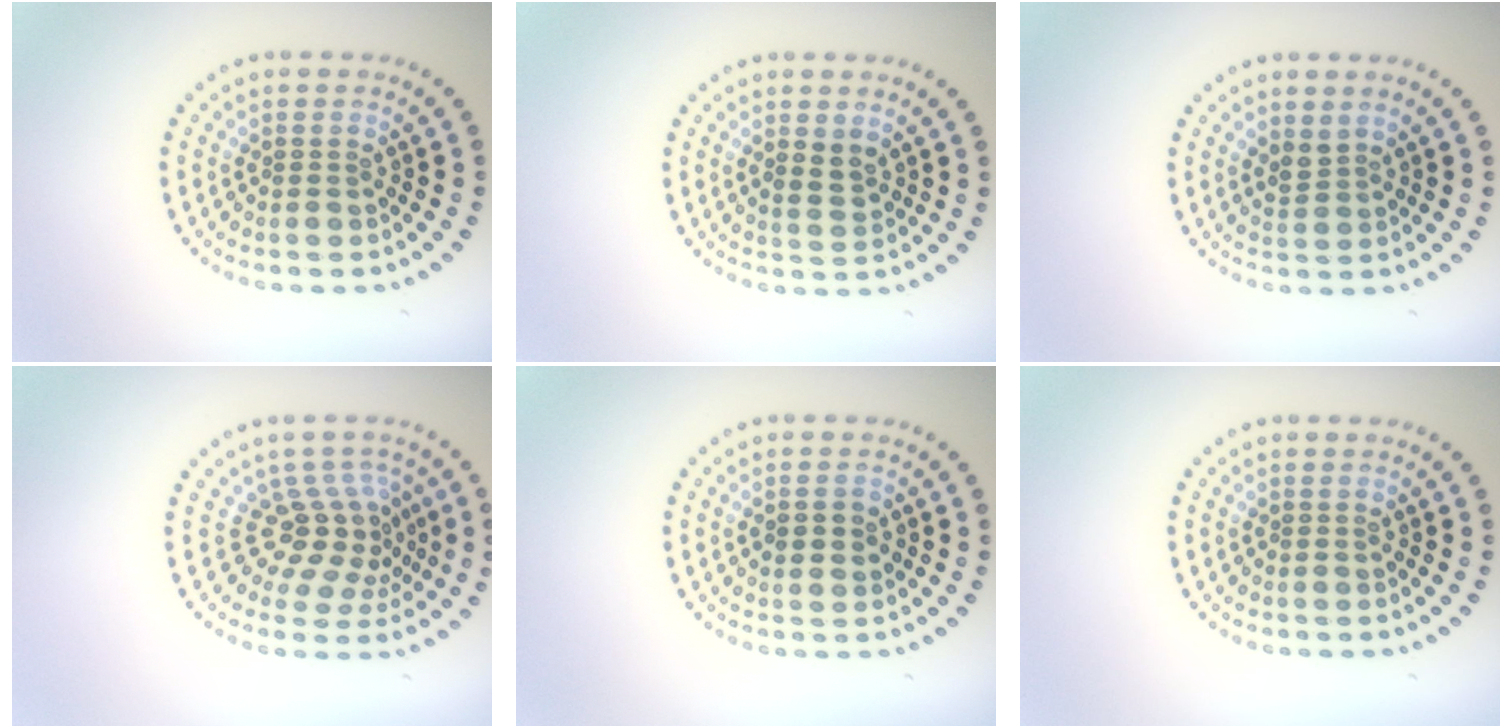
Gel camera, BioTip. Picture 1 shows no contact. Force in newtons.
{"total": 1.8, "press": 1.6, "slide": 0.7}
{"total": 1.2, "press": 0.9, "slide": 0.8}
{"total": 4.0, "press": 2.7, "slide": 2.9}
{"total": 1.7, "press": 1.7, "slide": 0.2}
{"total": 0.0}